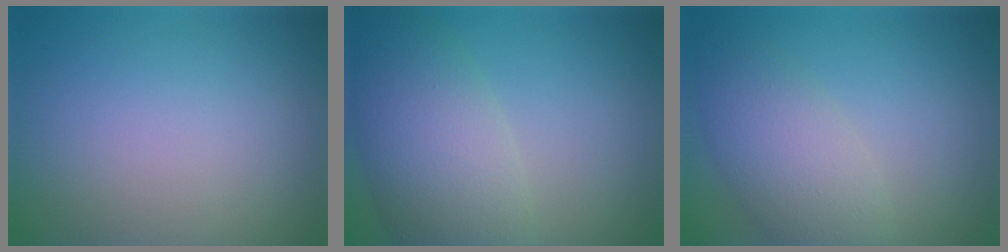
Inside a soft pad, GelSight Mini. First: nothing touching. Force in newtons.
{"total": 7.5, "press": 7.5, "slide": 0.6}
{"total": 5.0, "press": 5.0, "slide": 0.3}